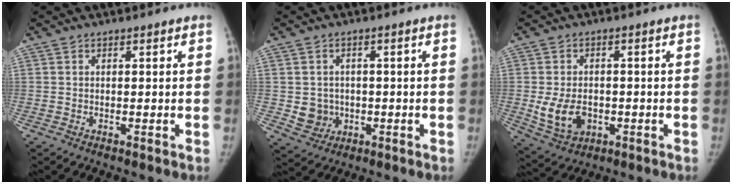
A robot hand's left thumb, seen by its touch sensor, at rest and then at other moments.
{"total": 5.3, "force": [-0.6, 4.9, 1.8], "torque": [-0.005, 0.006, 0.001]}
{"total": 8.4, "force": [-1.6, 6.0, 5.6], "torque": [-0.090, 0.002, -0.014]}